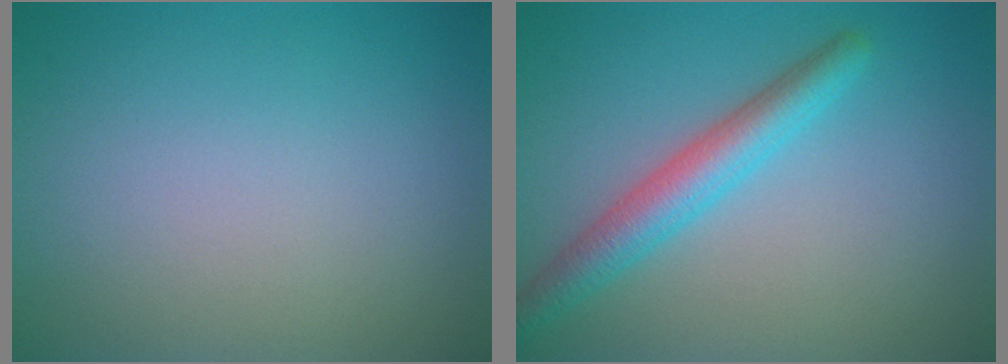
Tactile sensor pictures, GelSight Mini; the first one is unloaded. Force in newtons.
{"total": 3.8, "press": 3.8, "slide": 0.1}